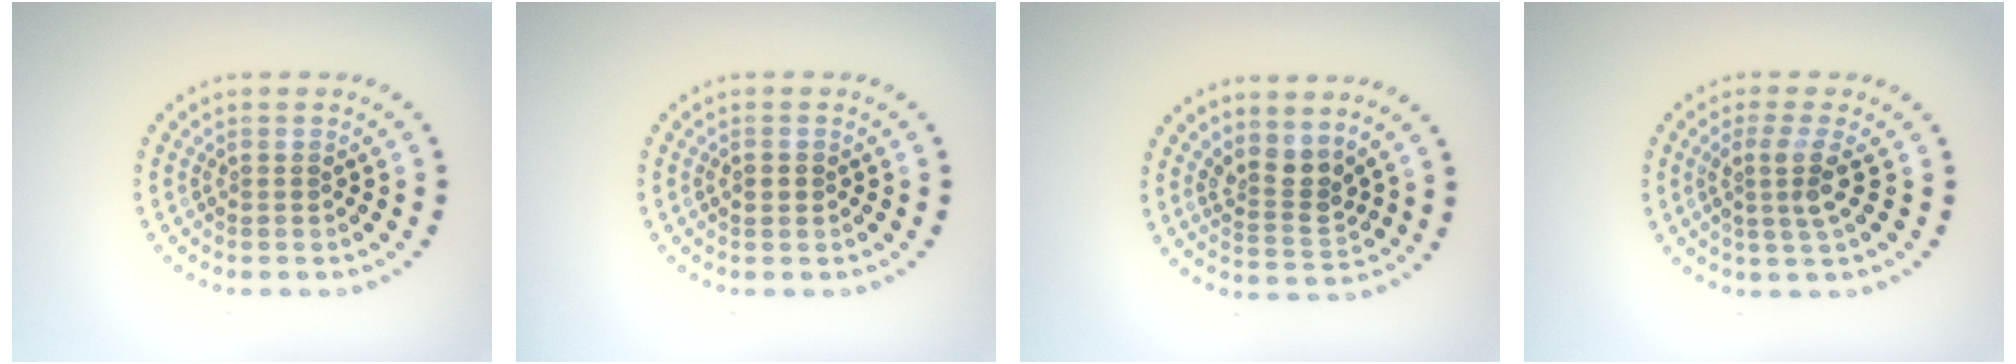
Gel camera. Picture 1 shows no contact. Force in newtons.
{"total": 1.5, "press": 1.5, "slide": 0.1}
{"total": 2.8, "press": 2.1, "slide": 1.9}
{"total": 2.8, "press": 2.1, "slide": 1.8}